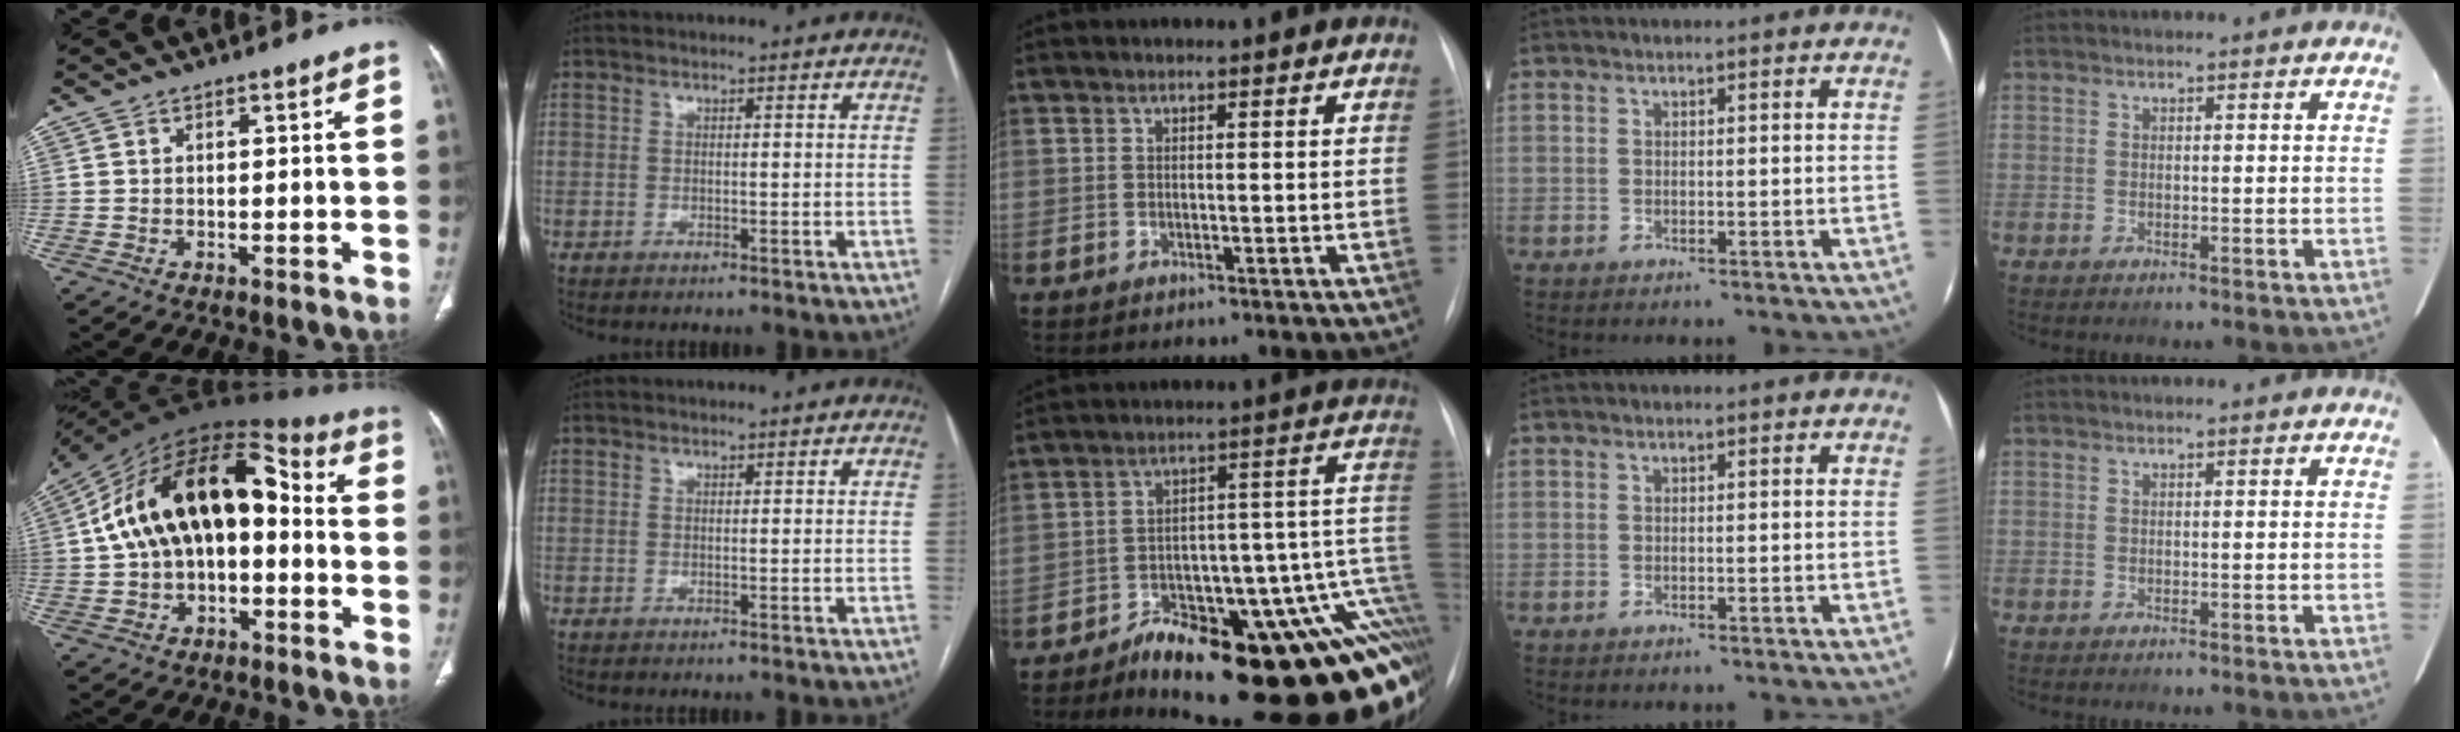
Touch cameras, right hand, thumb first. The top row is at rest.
{"thumb": {"total": 21.8, "force": [0.1, 12.9, 17.5], "torque": [-0.285, 0.053, -0.006]}, "middle": {"total": 28.4, "force": [-14.4, 7.7, 23.2], "torque": [-0.176, 0.028, -0.186]}}